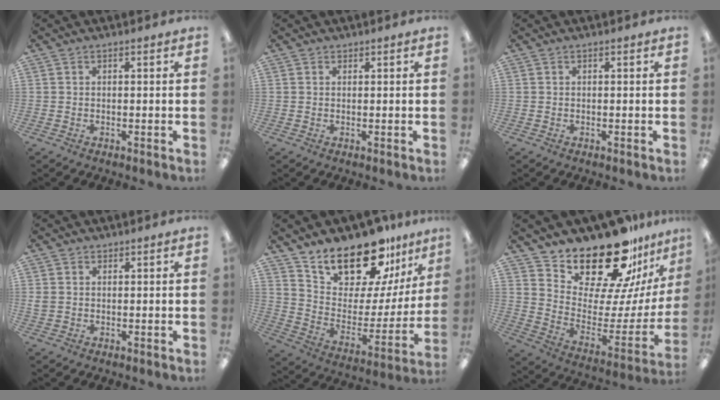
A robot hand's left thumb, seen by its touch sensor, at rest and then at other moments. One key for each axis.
{"total": 0.5, "fx": 0.5, "fy": 0.2, "fz": -0.1, "tx": 0.002, "ty": 0.001, "tz": 0.009}
{"total": 0.0}
{"total": 1.5, "fx": 0.8, "fy": 1.1, "fz": 0.5, "tx": -0.011, "ty": 0.003, "tz": 0.015}
{"total": 19.9, "fx": 17.1, "fy": 7.2, "fz": 7.2, "tx": -0.126, "ty": -0.134, "tz": 0.301}
{"total": 22.8, "fx": 19.6, "fy": 6.8, "fz": 9.5, "tx": -0.156, "ty": -0.160, "tz": 0.337}